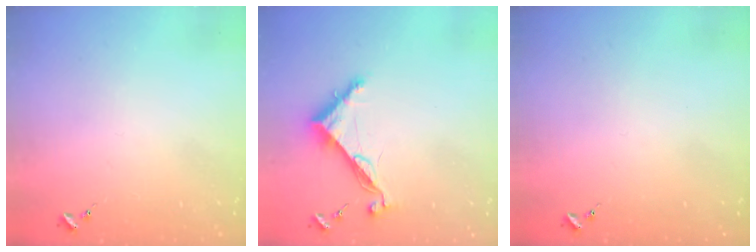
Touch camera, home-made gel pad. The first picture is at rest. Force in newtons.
{"total": 8.2, "press": 8.2, "slide": 0.2}
{"total": 0.0}